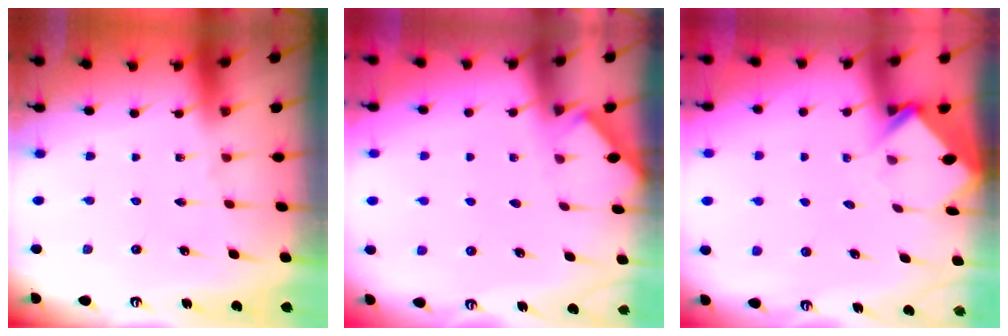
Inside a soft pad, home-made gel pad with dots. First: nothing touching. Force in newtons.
{"total": 1.9, "press": 1.8, "slide": 0.3}
{"total": 3.9, "press": 3.9, "slide": 0.3}